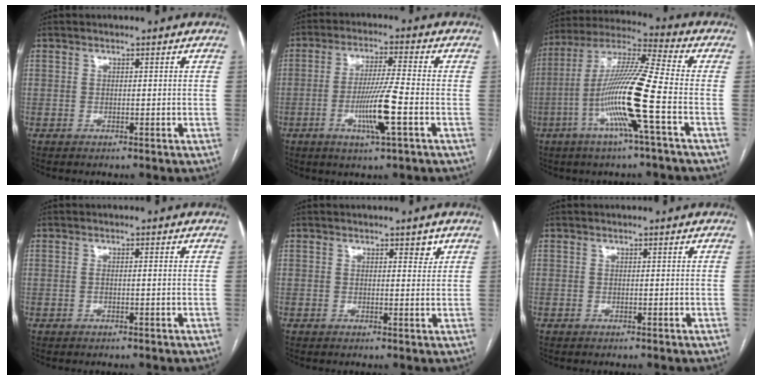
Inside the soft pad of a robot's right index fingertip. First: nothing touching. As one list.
[{"total": 8.8, "force": [-2.8, -0.5, 8.3], "torque": [-0.159, -0.010, -0.052]}, {"total": 15.4, "force": [-4.7, -1.1, 14.6], "torque": [-0.287, -0.004, -0.099]}, {"total": 1.1, "force": [-0.1, 0.1, 1.0], "torque": [-0.021, 0.002, 0.000]}, {"total": 1.7, "force": [1.1, 0.8, 1.1], "torque": [-0.011, -0.004, 0.013]}, {"total": 0.0}]